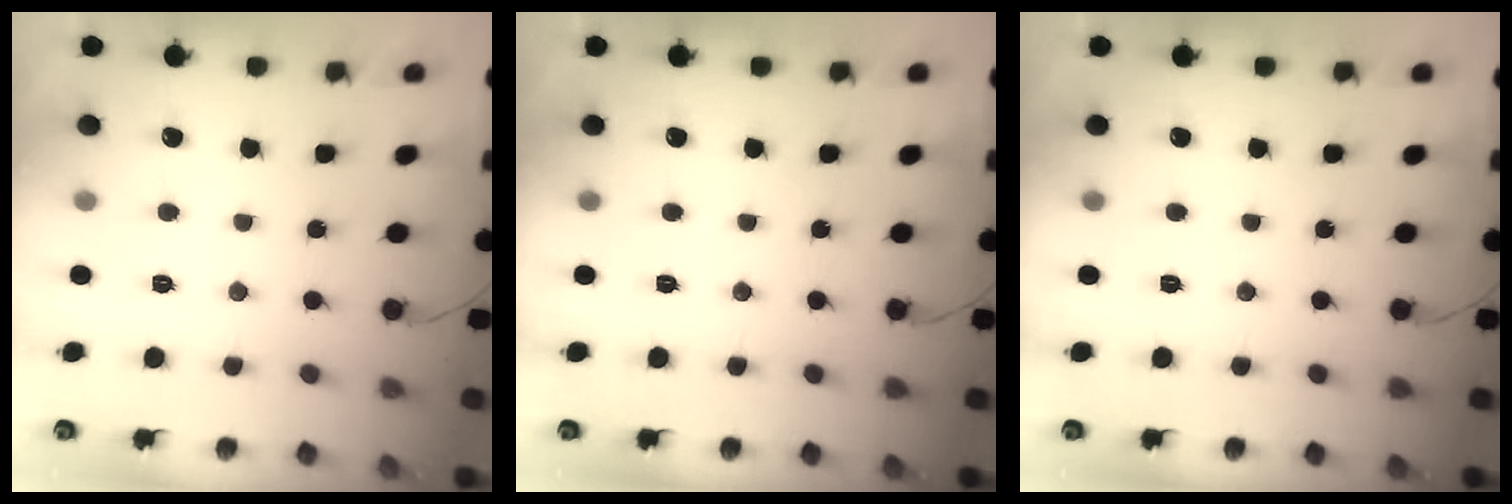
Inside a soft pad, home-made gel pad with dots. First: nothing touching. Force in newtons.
{"total": 0.0}
{"total": 0.0}